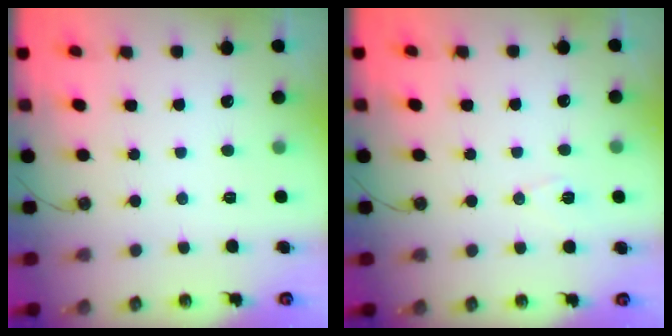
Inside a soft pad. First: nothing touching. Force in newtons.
{"total": 6.5, "press": 5.5, "slide": 3.5}